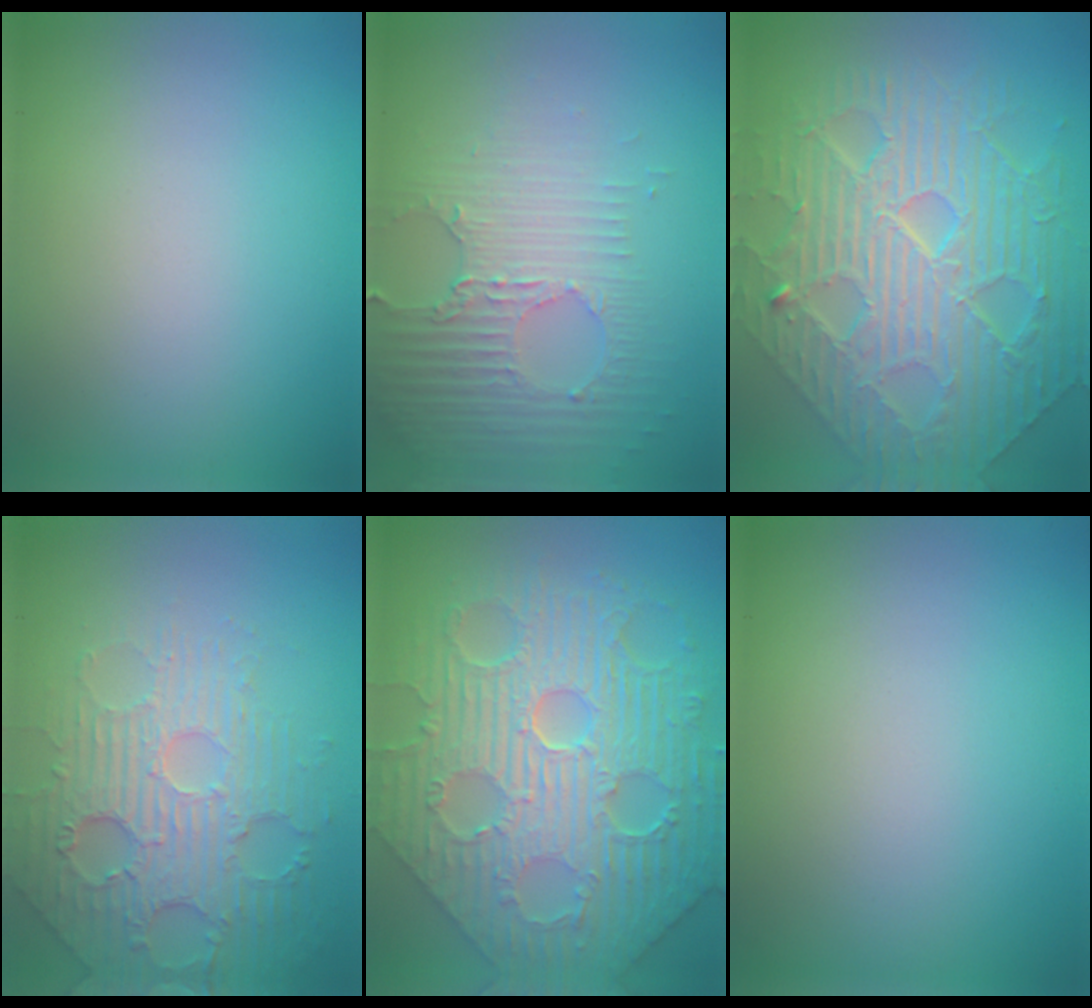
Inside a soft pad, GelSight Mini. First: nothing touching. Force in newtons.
{"total": 3.6, "press": 3.3, "slide": 1.2}
{"total": 10.8, "press": 7.4, "slide": 7.9}
{"total": 4.8, "press": 4.3, "slide": 2.2}
{"total": 11.9, "press": 8.0, "slide": 8.8}
{"total": 0.0}